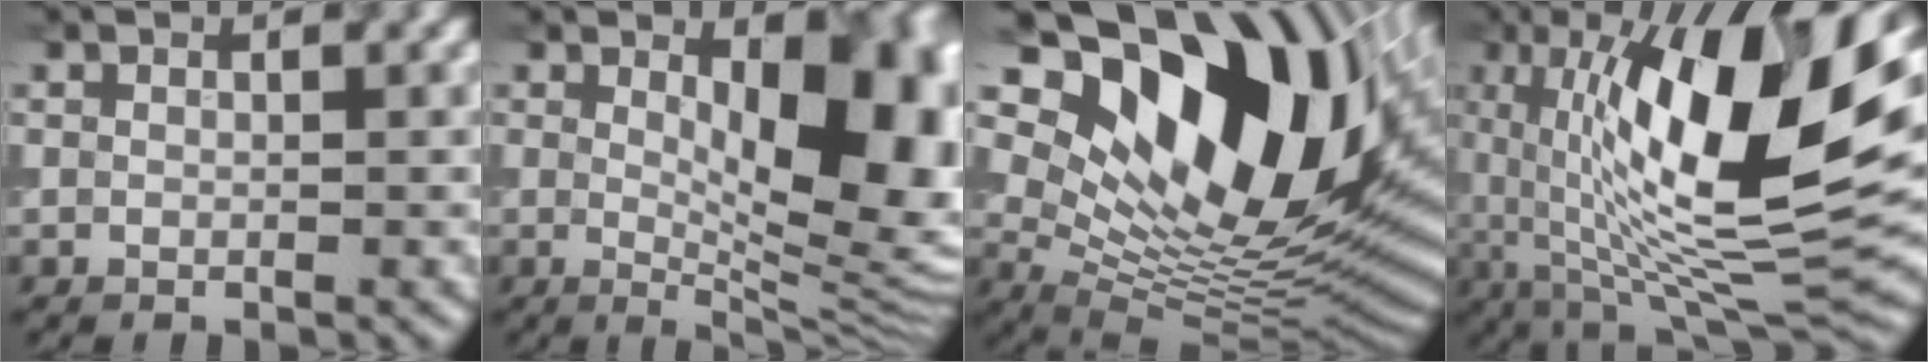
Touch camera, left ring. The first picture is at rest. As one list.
[{"total": 12.3, "force": [1.7, 5.1, 11.0], "torque": [-0.118, -0.001, 0.032]}, {"total": 19.0, "force": [8.2, 9.9, 14.0], "torque": [-0.232, 0.012, 0.151]}, {"total": 15.8, "force": [3.0, 5.2, 14.6], "torque": [-0.231, 0.001, 0.043]}]